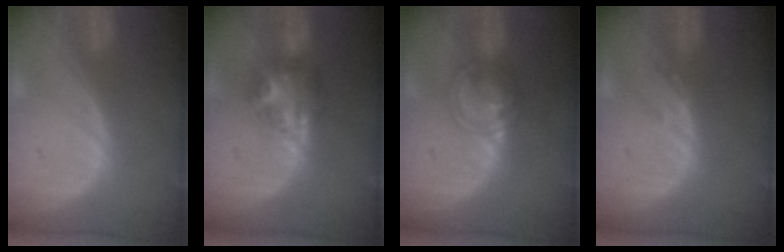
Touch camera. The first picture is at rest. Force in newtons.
{"total": 6.5, "press": 6.1, "slide": 2.3}
{"total": 6.2, "press": 5.3, "slide": 3.2}
{"total": 1.3, "press": 1.1, "slide": 0.7}